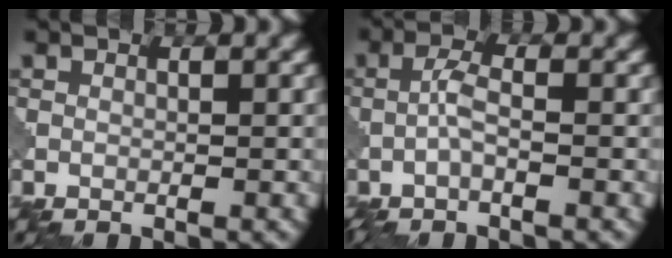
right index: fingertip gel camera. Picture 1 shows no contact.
{"total": 2.4, "force": [-1.0, 0.6, 2.1], "torque": [-0.051, 0.005, -0.028]}